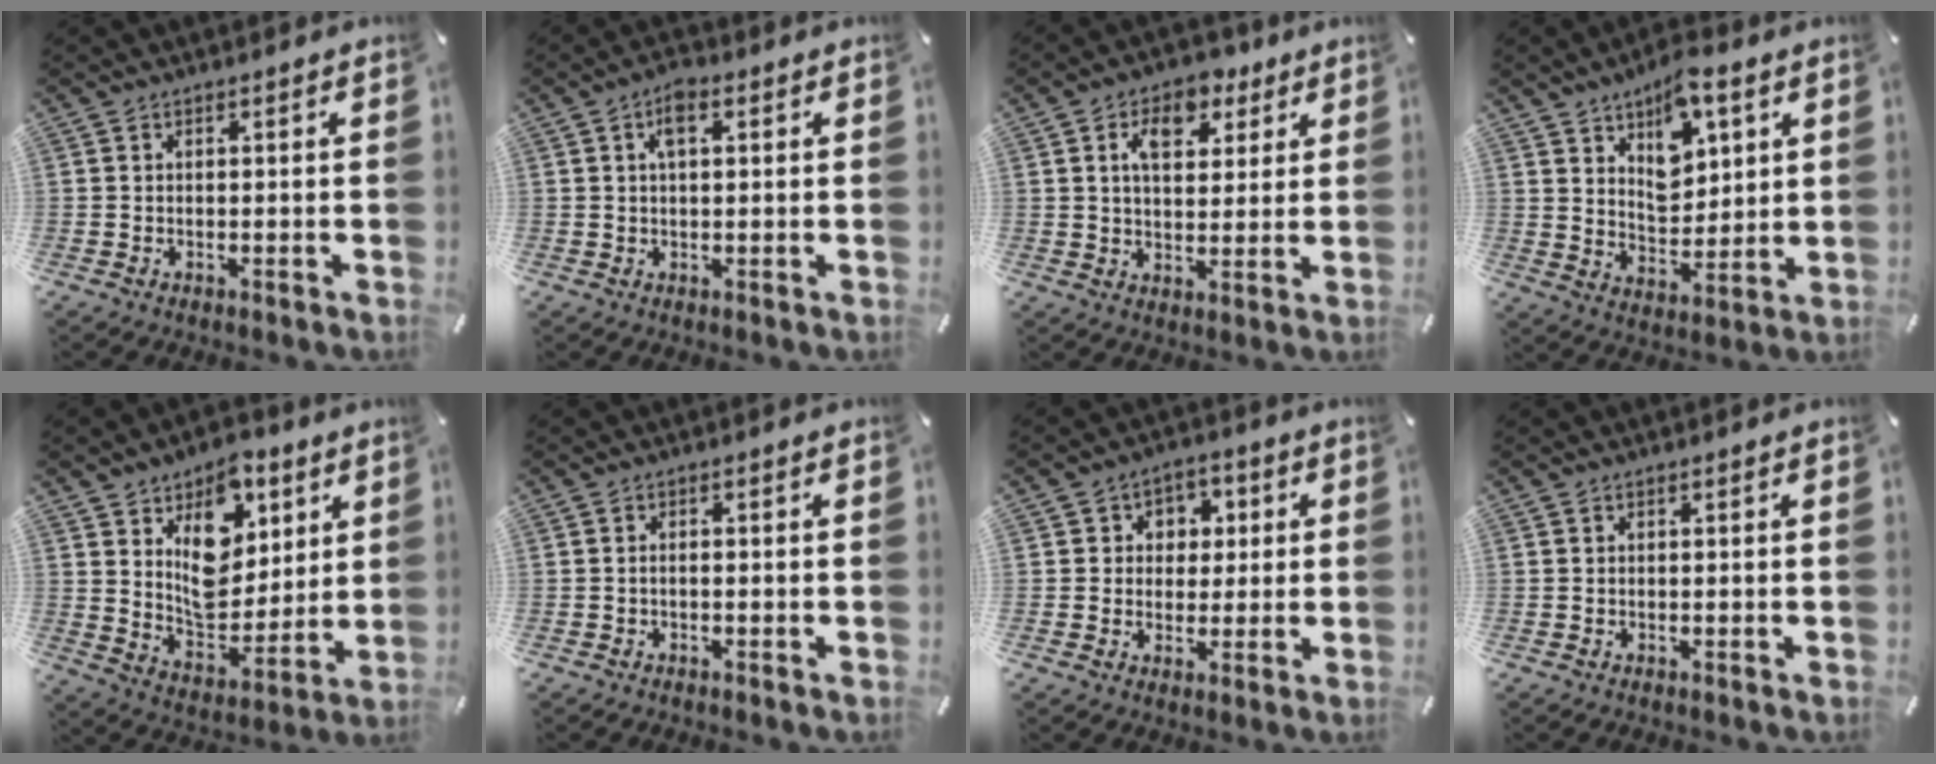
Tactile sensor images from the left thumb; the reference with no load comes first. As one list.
[{"total": 4.5, "force": [1.6, 2.1, 3.6], "torque": [-0.063, 0.003, 0.022]}, {"total": 8.6, "force": [4.3, 5.7, 4.9], "torque": [-0.066, -0.015, 0.070]}, {"total": 11.2, "force": [6.5, 6.9, 5.9], "torque": [-0.083, -0.035, 0.117]}, {"total": 13.2, "force": [6.1, 10.0, 6.0], "torque": [-0.079, -0.049, 0.116]}, {"total": 0.9, "force": [-0.5, 0.3, 0.7], "torque": [-0.015, 0.001, -0.010]}, {"total": 6.0, "force": [0.4, 5.8, 1.5], "torque": [-0.016, 0.006, 0.000]}, {"total": 0.0}]